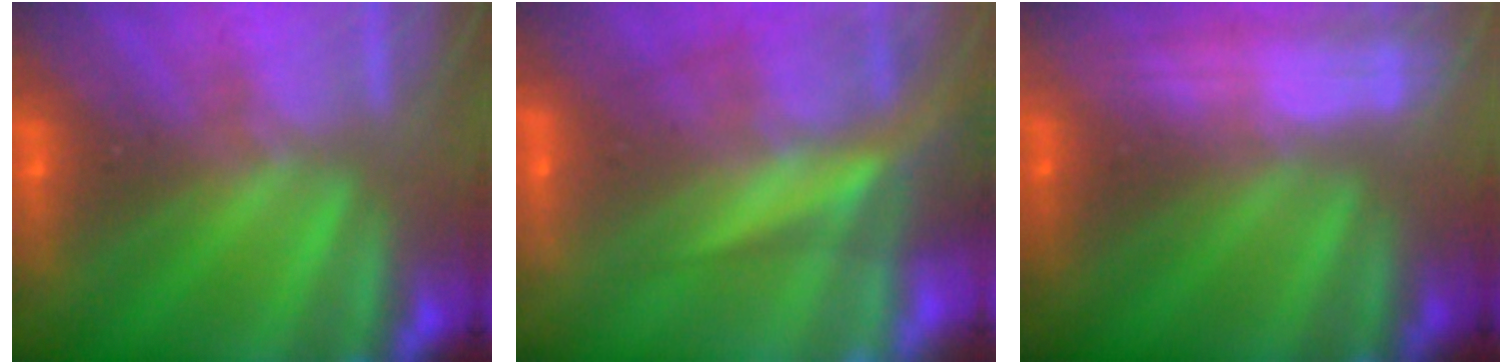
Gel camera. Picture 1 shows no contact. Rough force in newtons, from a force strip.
{"total": 6.9}
{"total": 2.9}